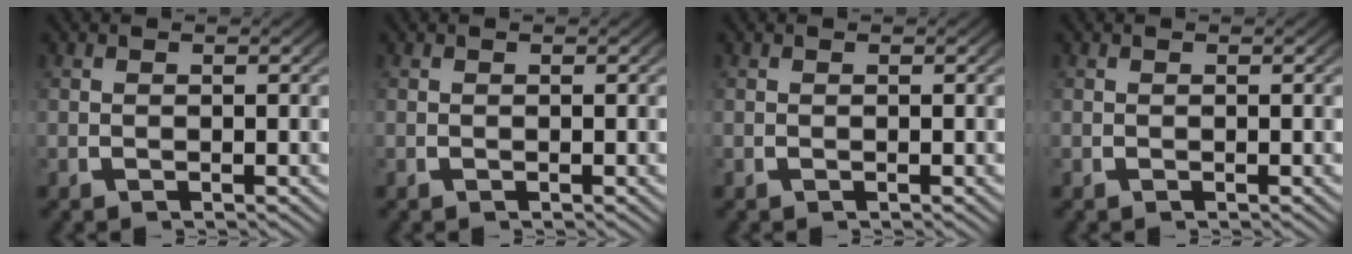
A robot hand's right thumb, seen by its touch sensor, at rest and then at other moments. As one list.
[{"total": 0.0}, {"total": 0.0}, {"total": 0.0}]